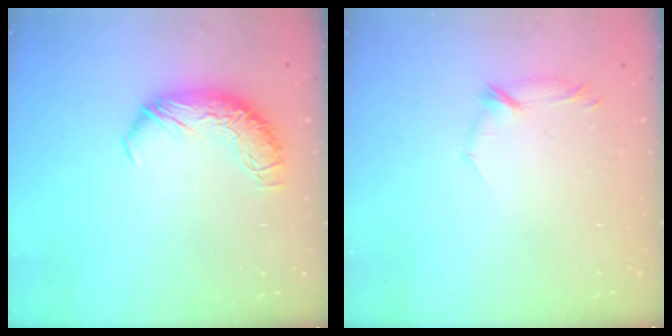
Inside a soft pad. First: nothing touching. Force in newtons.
{"total": 7.0, "press": 6.9, "slide": 1.1}